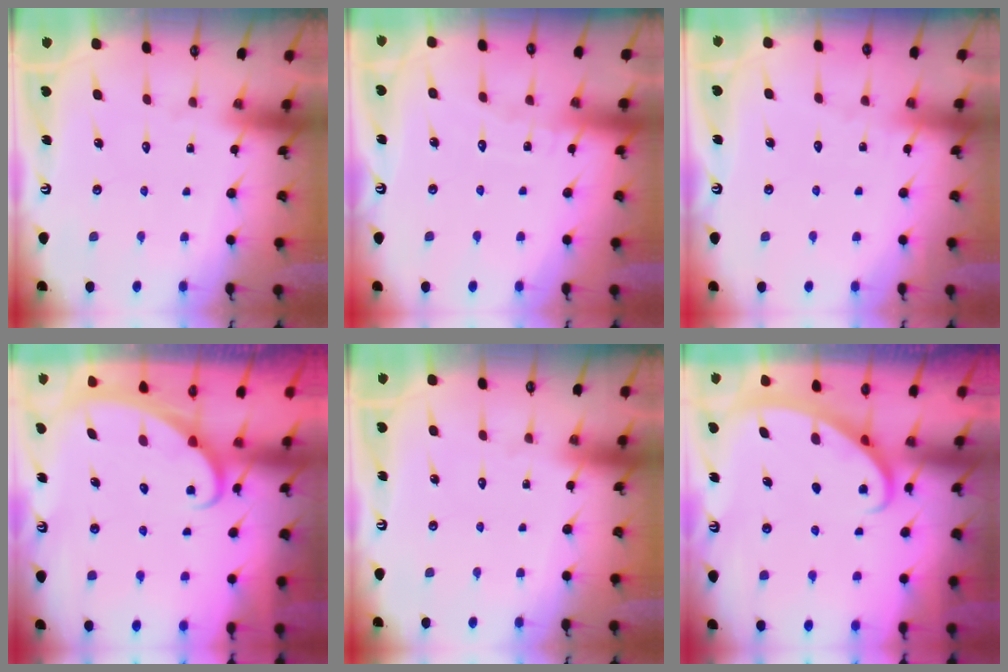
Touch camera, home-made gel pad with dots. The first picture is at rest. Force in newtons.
{"total": 4.7, "press": 4.7, "slide": 0.5}
{"total": 3.0, "press": 2.9, "slide": 0.3}
{"total": 2.4, "press": 2.4, "slide": 0.3}
{"total": 0.0}
{"total": 2.9, "press": 2.9, "slide": 0.1}